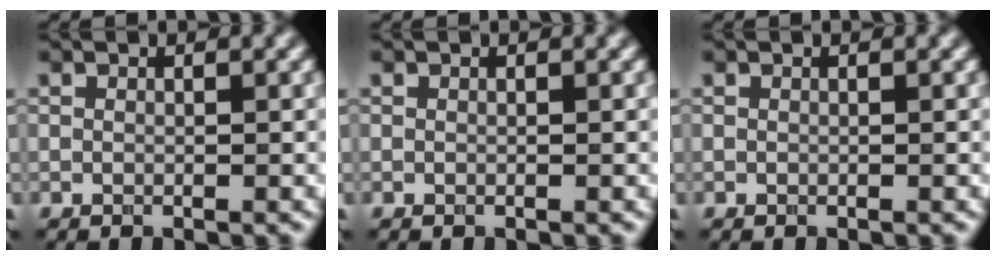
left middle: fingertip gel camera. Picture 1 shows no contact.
{"total": 0.0}
{"total": 0.0}